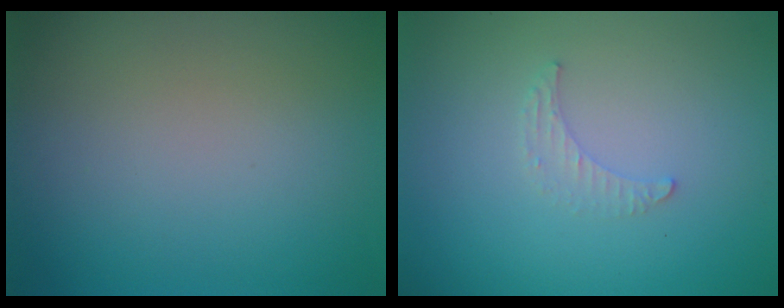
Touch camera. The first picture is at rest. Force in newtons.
{"total": 1.1, "press": 1.1, "slide": 0.3}